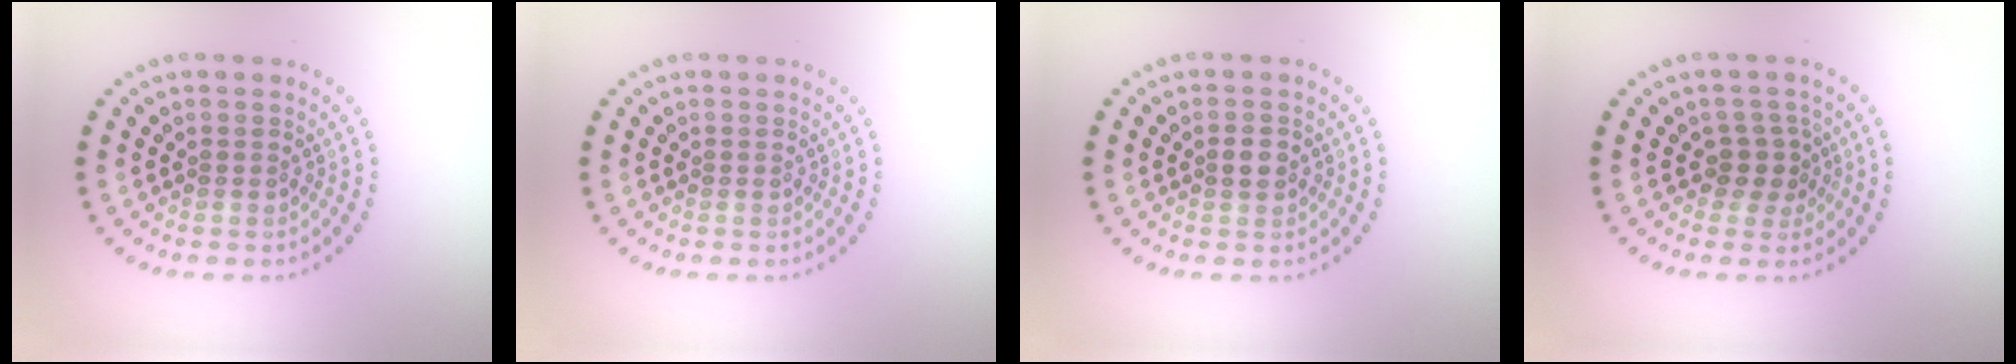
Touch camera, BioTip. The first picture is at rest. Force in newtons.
{"total": 0.0}
{"total": 1.5, "press": 1.5, "slide": 0.2}
{"total": 2.3, "press": 1.9, "slide": 1.4}